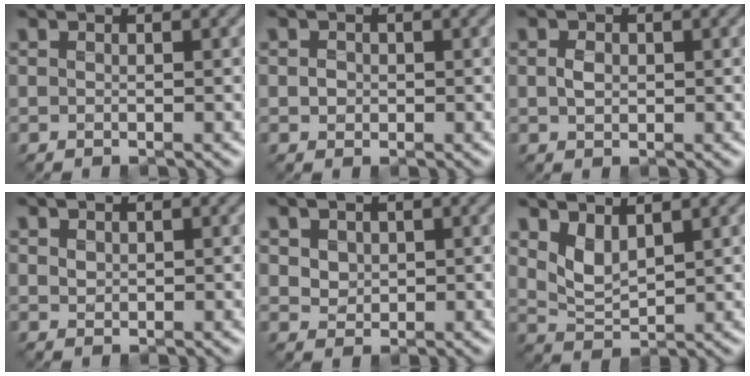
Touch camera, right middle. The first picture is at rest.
{"total": 1.4, "force": [0.1, 1.3, 0.6], "torque": [-0.016, 0.000, 0.006]}
{"total": 1.2, "force": [-0.2, 1.0, 0.8], "torque": [-0.016, 0.000, -0.004]}
{"total": 0.8, "force": [0.4, 0.6, 0.4], "torque": [-0.009, 0.000, 0.007]}
{"total": 2.8, "force": [1.2, 2.2, 1.4], "torque": [-0.048, 0.002, 0.031]}
{"total": 2.8, "force": [1.3, 1.4, 2.0], "torque": [-0.048, -0.010, 0.029]}